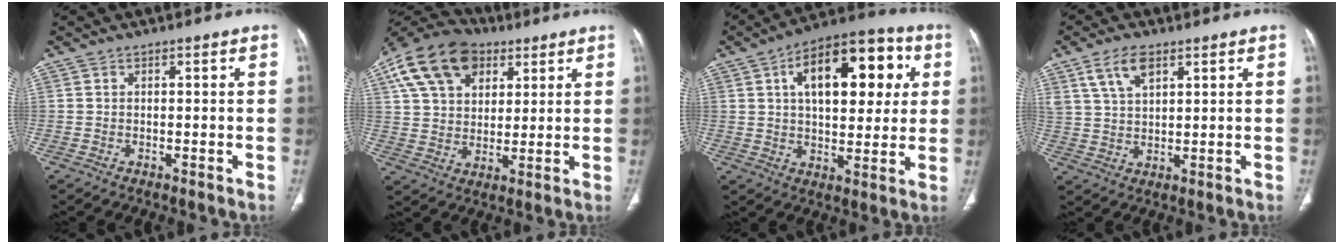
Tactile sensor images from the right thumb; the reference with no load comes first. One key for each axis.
{"total": 17.9, "fx": 8.1, "fy": 11.8, "fz": 10.7, "tx": -0.185, "ty": 0.006, "tz": 0.140}
{"total": 20.1, "fx": 5.8, "fy": 10.5, "fz": 16.2, "tx": -0.196, "ty": 0.014, "tz": 0.079}
{"total": 7.0, "fx": 3.8, "fy": 3.4, "fz": 4.7, "tx": -0.085, "ty": -0.011, "tz": 0.080}